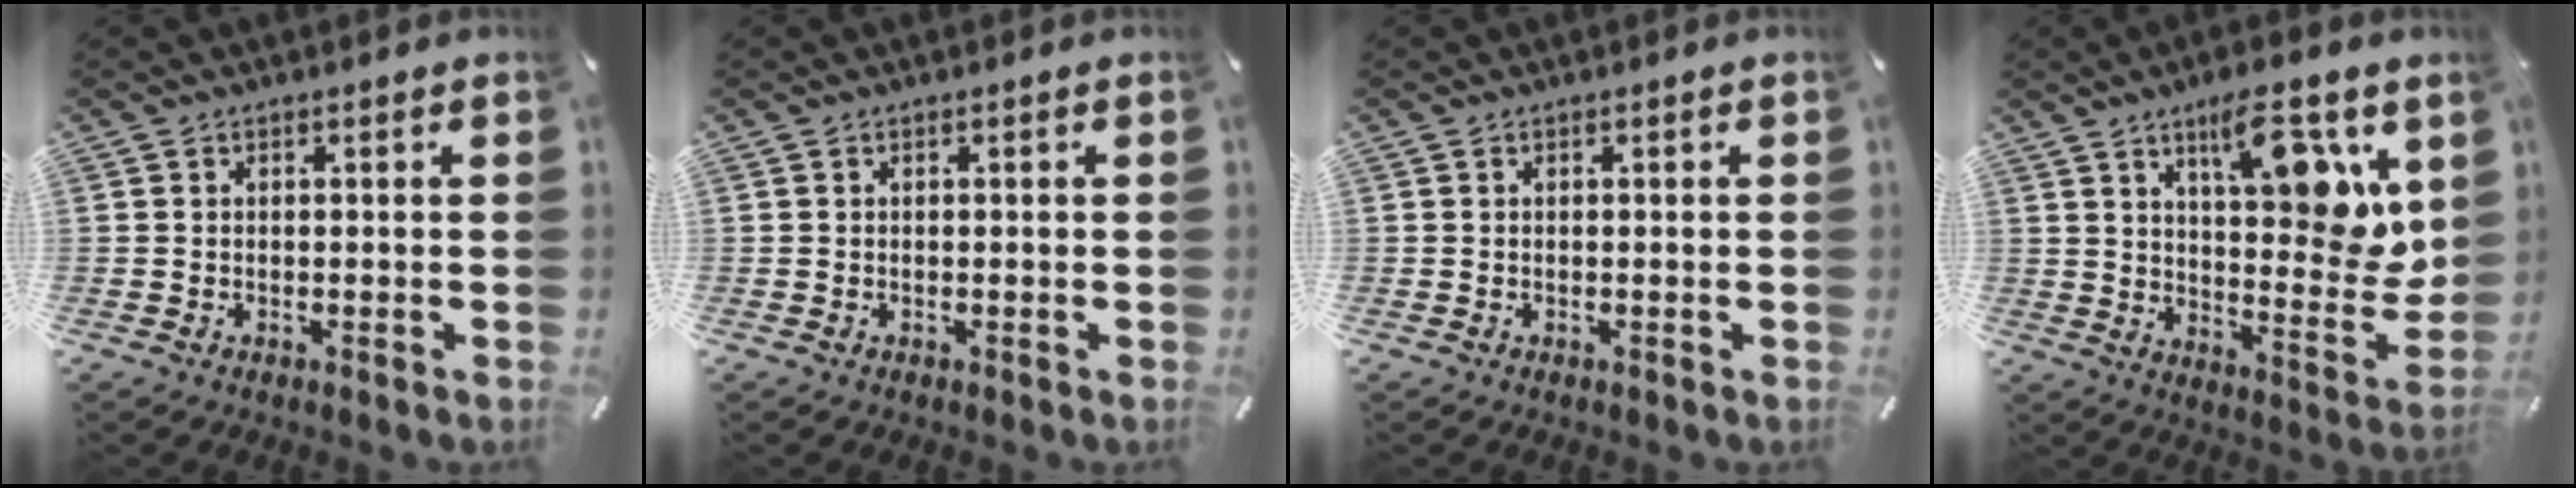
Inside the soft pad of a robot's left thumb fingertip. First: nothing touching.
{"total": 0.0}
{"total": 0.0}
{"total": 15.5, "force": [8.8, 5.8, 11.5], "torque": [-0.141, -0.062, 0.141]}